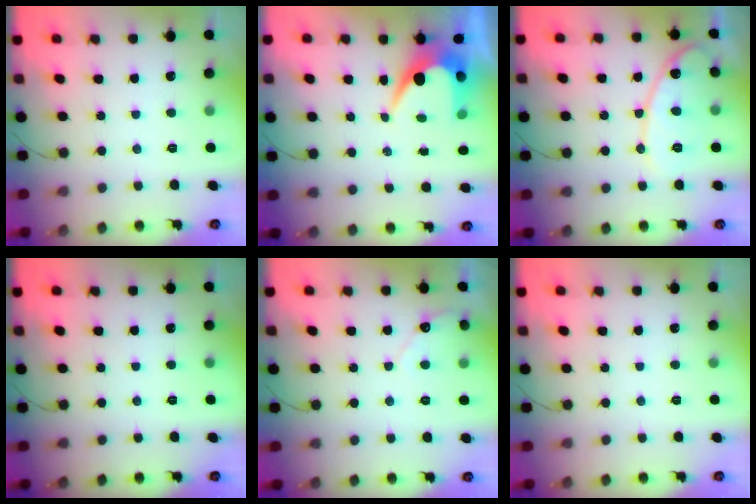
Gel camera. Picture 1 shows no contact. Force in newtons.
{"total": 6.1, "press": 6.0, "slide": 0.6}
{"total": 13.1, "press": 13.1, "slide": 1.3}
{"total": 0.0}
{"total": 5.7, "press": 5.7, "slide": 0.4}
{"total": 0.0}